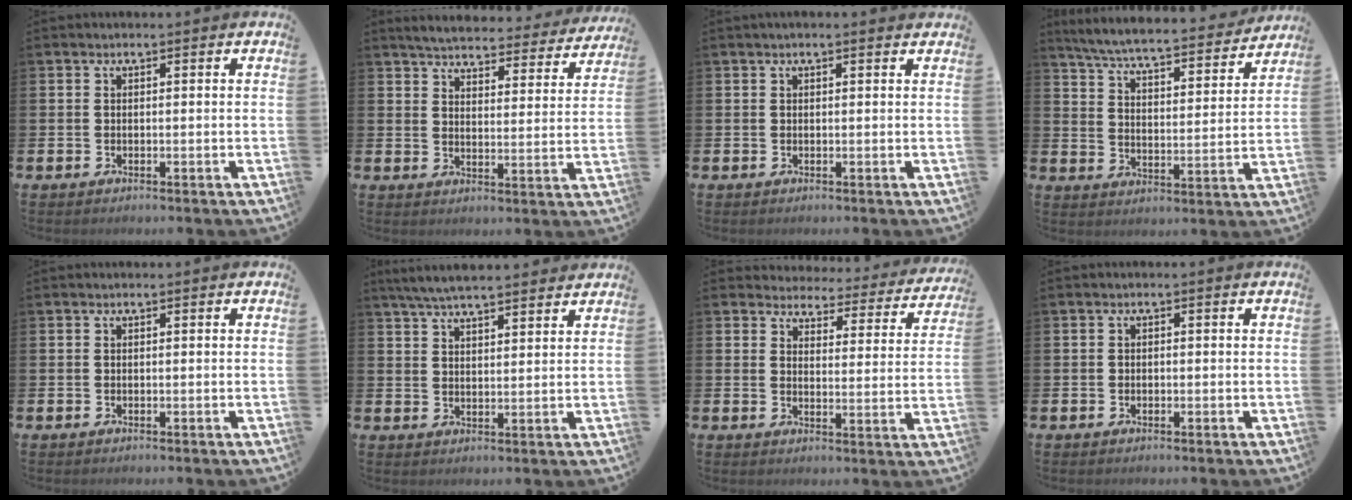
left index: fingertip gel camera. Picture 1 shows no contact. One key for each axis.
{"total": 4.8, "fx": 4.7, "fy": 0.6, "fz": 0.9, "tx": -0.034, "ty": -0.037, "tz": 0.078}
{"total": 0.7, "fx": 0.6, "fy": 0.1, "fz": 0.4, "tx": -0.001, "ty": -0.001, "tz": 0.008}
{"total": 6.1, "fx": 5.8, "fy": 0.5, "fz": 2.0, "tx": -0.070, "ty": -0.046, "tz": 0.095}
{"total": 0.0}
{"total": 5.9, "fx": 5.5, "fy": 0.7, "fz": 1.9, "tx": -0.051, "ty": -0.016, "tz": 0.101}
{"total": 4.2, "fx": 4.0, "fy": 0.9, "fz": 0.3, "tx": -0.017, "ty": -0.044, "tz": 0.063}
{"total": 0.6, "fx": -0.2, "fy": 0.5, "fz": 0.2, "tx": -0.010, "ty": 0.006, "tz": -0.005}